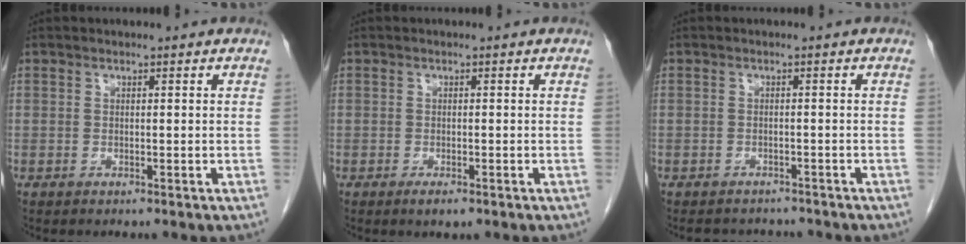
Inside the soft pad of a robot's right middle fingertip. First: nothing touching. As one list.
[{"total": 1.6, "force": [-1.0, 0.5, 1.1], "torque": [-0.019, -0.002, -0.012]}, {"total": 4.9, "force": [-4.6, 1.8, 0.6], "torque": [-0.006, 0.001, -0.058]}]